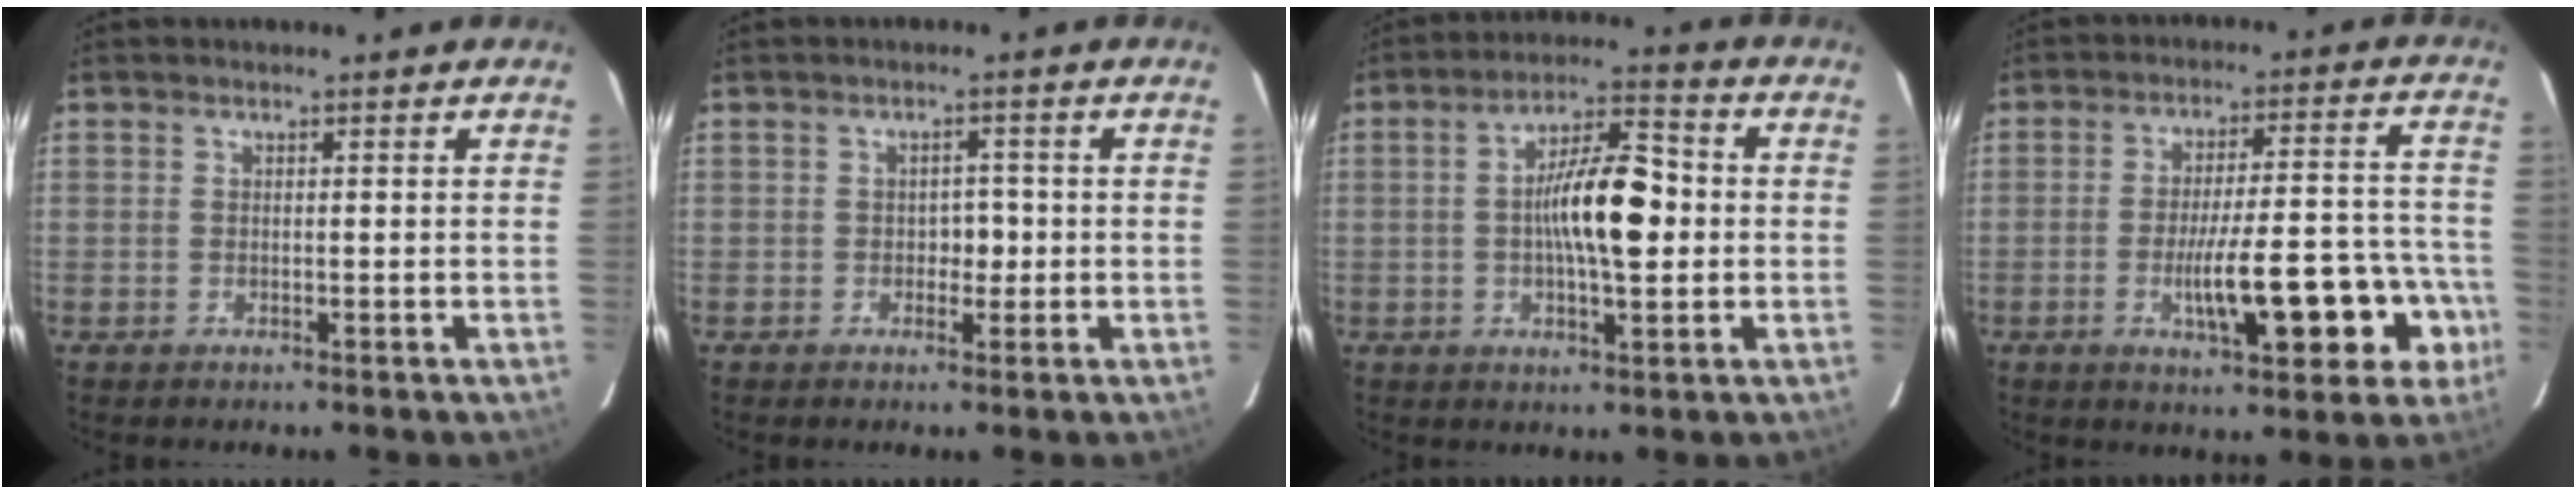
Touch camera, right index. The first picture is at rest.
{"total": 2.2, "force": [-0.4, 1.5, 1.6], "torque": [-0.017, 0.005, -0.005]}
{"total": 10.9, "force": [-0.1, 2.7, 10.5], "torque": [-0.185, 0.018, -0.005]}
{"total": 14.6, "force": [-5.0, 3.5, 13.3], "torque": [-0.179, 0.030, -0.062]}